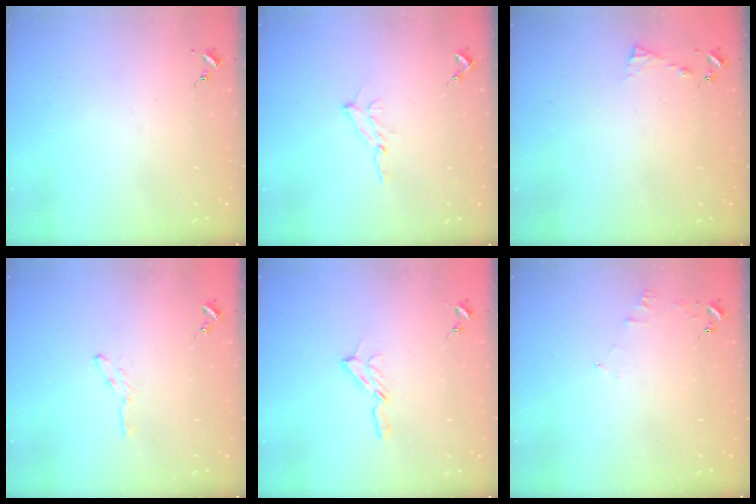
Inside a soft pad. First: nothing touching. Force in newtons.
{"total": 7.9, "press": 7.9, "slide": 0.9}
{"total": 4.0, "press": 4.0, "slide": 0.4}
{"total": 3.9, "press": 3.9, "slide": 0.5}
{"total": 4.7, "press": 4.7, "slide": 0.6}
{"total": 5.2, "press": 5.1, "slide": 0.5}